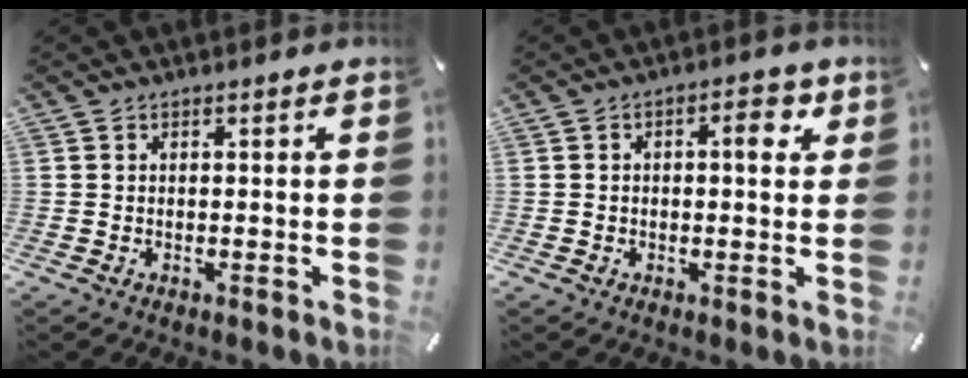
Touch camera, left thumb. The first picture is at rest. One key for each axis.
{"total": 5.1, "fx": 1.1, "fy": 2.4, "fz": 4.3, "tx": -0.055, "ty": -0.001, "tz": 0.009}